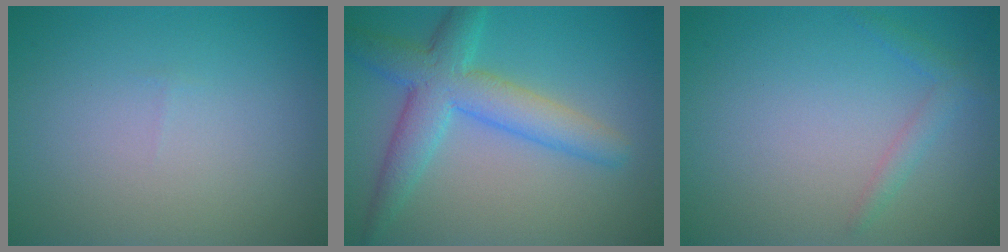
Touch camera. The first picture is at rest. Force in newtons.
{"total": 5.8, "press": 5.8, "slide": 0.2}
{"total": 1.4, "press": 1.4, "slide": 0.1}